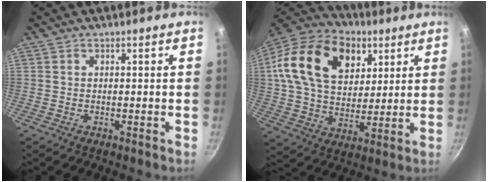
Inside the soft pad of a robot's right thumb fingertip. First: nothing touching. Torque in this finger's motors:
{"motor_torque": [-0.46, 2.21, 0.42, -0.06, 0.22]}